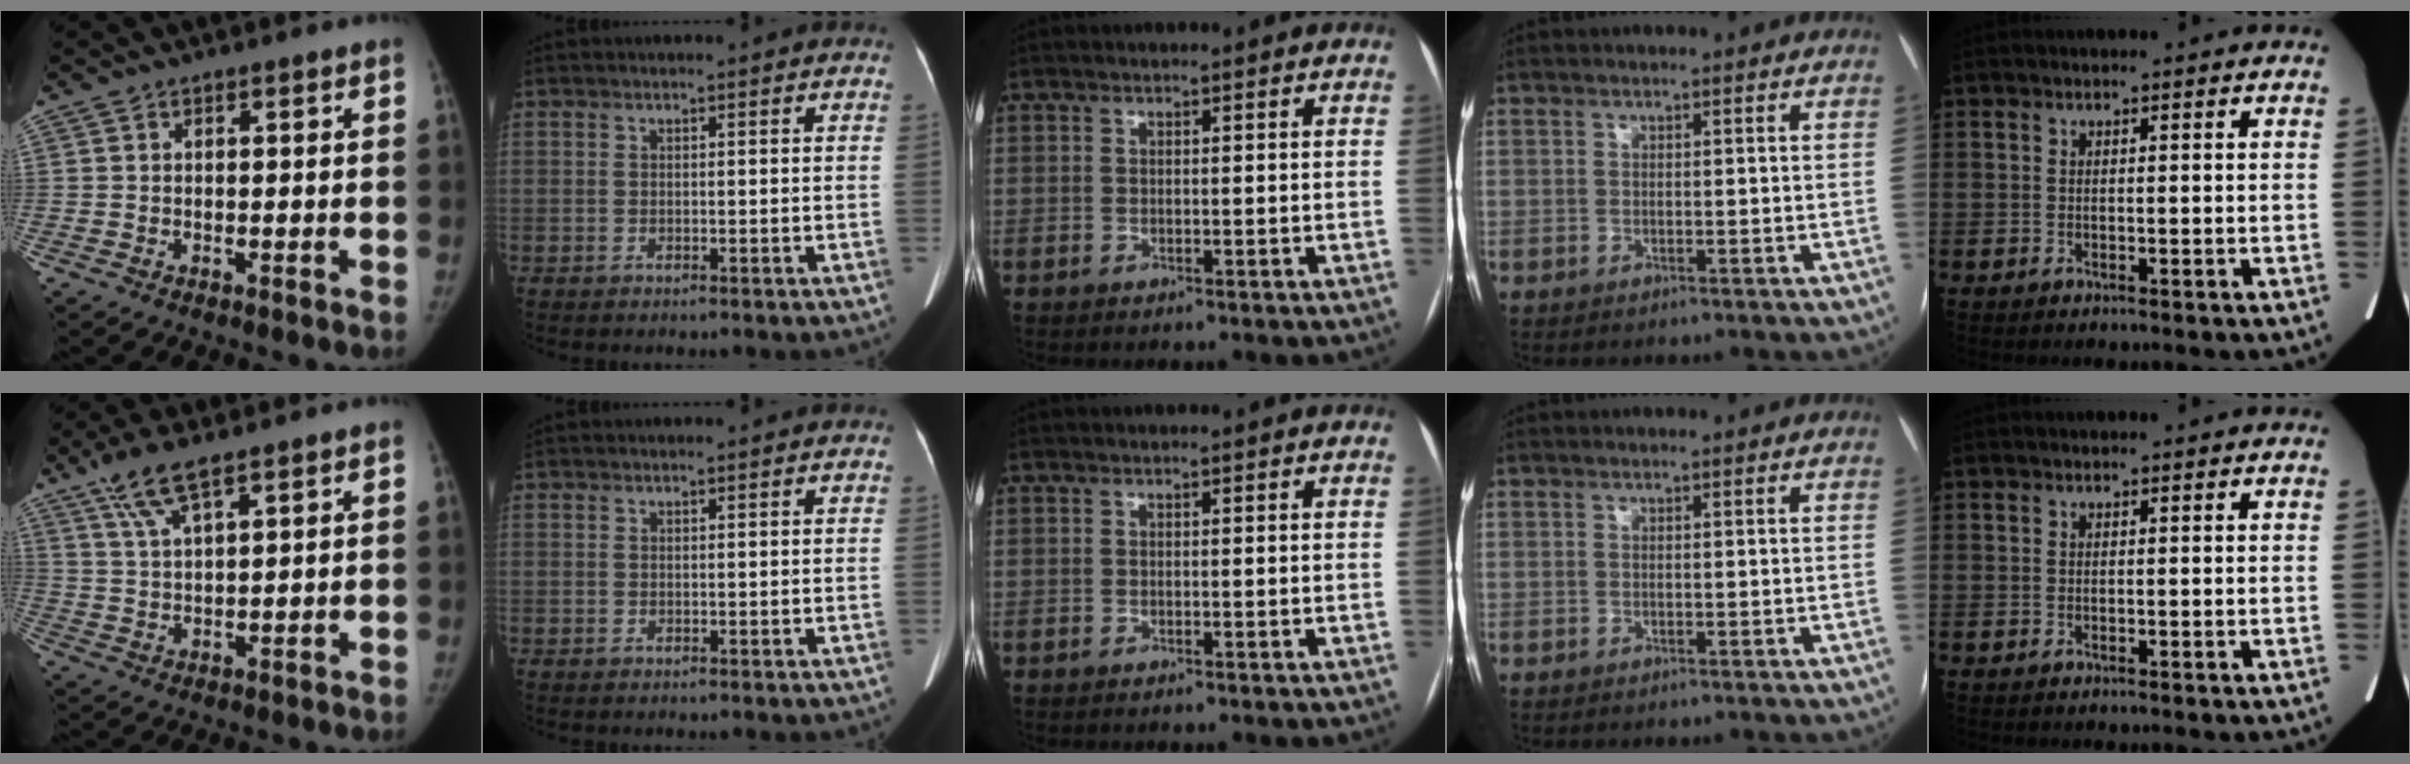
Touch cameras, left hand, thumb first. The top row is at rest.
{"thumb": {"total": 7.4, "force": [4.9, 1.8, 5.3], "torque": [-0.110, -0.014, 0.103]}, "index": {"total": 0.7, "force": [0.6, 0.2, 0.0], "torque": [-0.006, 0.017, 0.013]}}